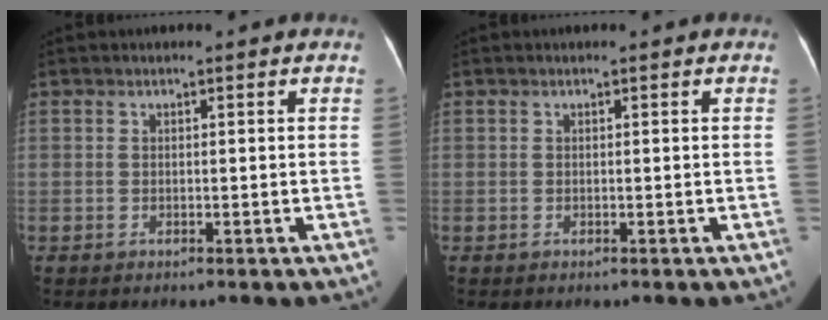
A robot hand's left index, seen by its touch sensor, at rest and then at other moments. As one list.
[{"total": 0.0}]